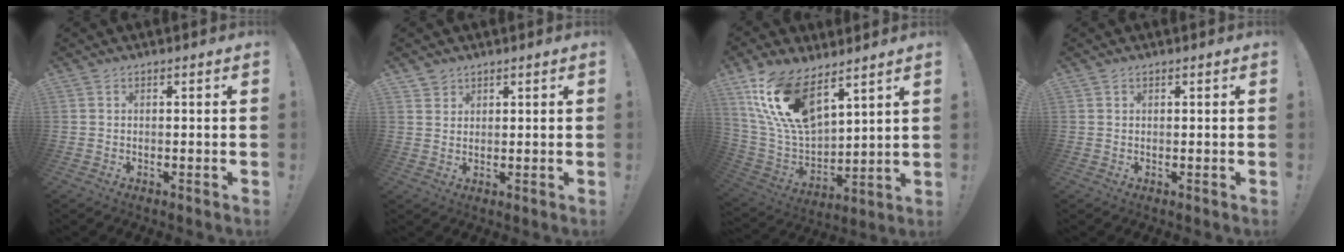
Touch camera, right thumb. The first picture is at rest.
{"total": 2.5, "force": [2.1, 1.4, -0.1], "torque": [0.010, -0.013, 0.037]}
{"total": 18.5, "force": [11.4, 8.8, 11.6], "torque": [-0.235, -0.068, 0.213]}
{"total": 0.6, "force": [0.5, 0.3, -0.2], "torque": [0.009, -0.002, 0.010]}